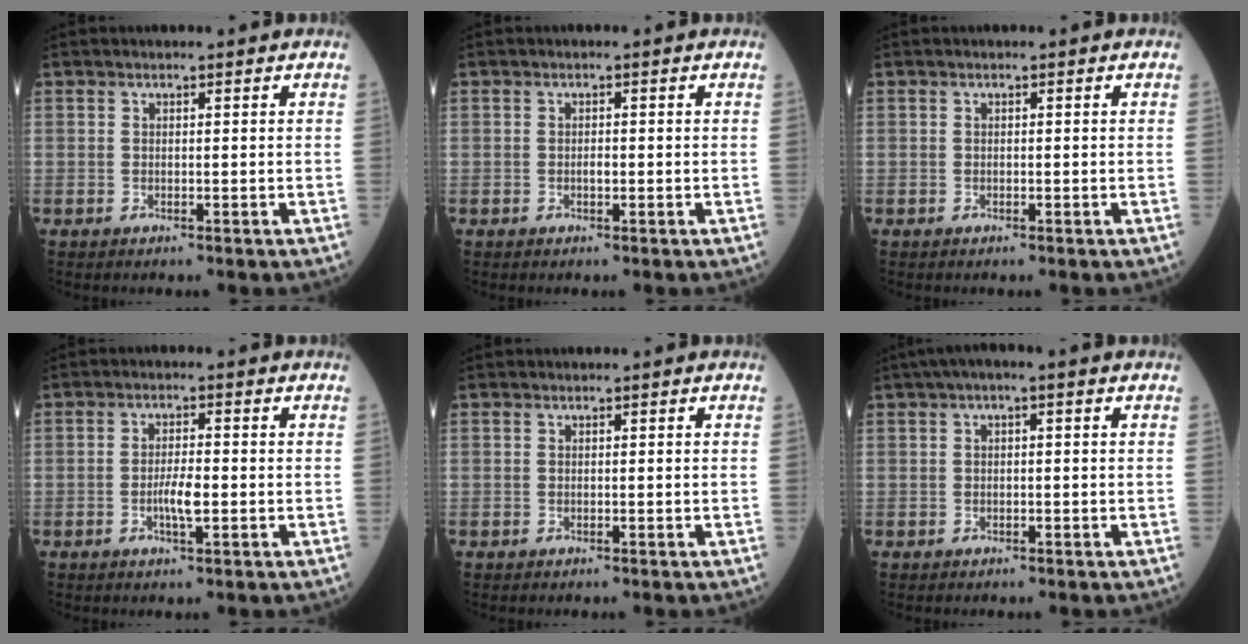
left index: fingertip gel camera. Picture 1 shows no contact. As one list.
[{"total": 0.9, "force": [-0.4, 0.3, 0.7], "torque": [-0.013, -0.002, -0.009]}, {"total": 0.0}, {"total": 3.5, "force": [-1.2, 0.6, 3.2], "torque": [-0.063, -0.004, -0.022]}, {"total": 0.0}, {"total": 2.6, "force": [0.8, 0.5, 2.4], "torque": [-0.037, 0.013, 0.009]}]